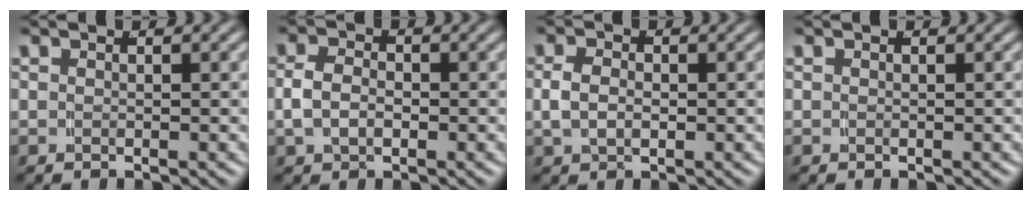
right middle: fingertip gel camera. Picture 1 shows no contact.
{"total": 3.1, "force": [-0.5, 2.2, 2.1], "torque": [-0.051, -0.002, -0.010]}
{"total": 2.6, "force": [-0.2, 1.8, 1.9], "torque": [-0.045, -0.002, -0.003]}
{"total": 0.0}